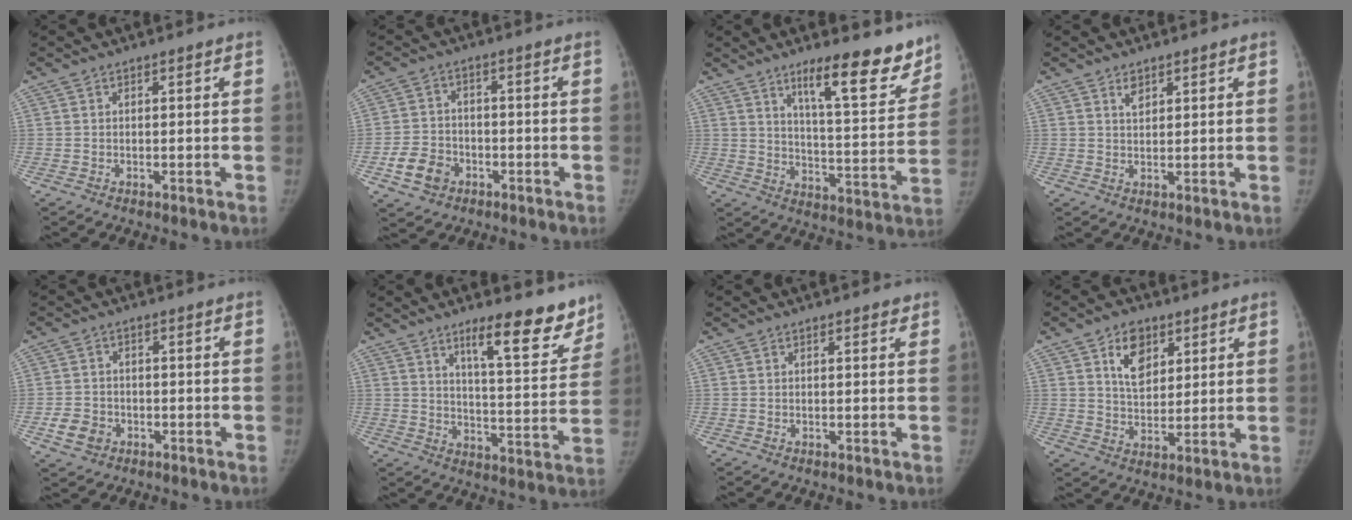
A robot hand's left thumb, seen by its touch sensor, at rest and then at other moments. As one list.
[{"total": 7.2, "force": [-3.3, 5.6, 3.1], "torque": [-0.042, 0.020, -0.056]}, {"total": 16.9, "force": [11.7, 4.3, 11.4], "torque": [-0.111, -0.081, 0.176]}, {"total": 2.2, "force": [1.4, 1.3, 1.1], "torque": [-0.008, -0.010, 0.026]}, {"total": 5.1, "force": [-2.1, 4.1, 2.1], "torque": [-0.029, 0.013, -0.033]}, {"total": 14.8, "force": [10.4, 3.9, 9.8], "torque": [-0.089, -0.073, 0.153]}, {"total": 0.7, "force": [0.5, 0.3, 0.3], "torque": [-0.002, -0.003, 0.003]}, {"total": 8.2, "force": [3.8, 5.4, 4.8], "torque": [-0.049, -0.022, 0.067]}]